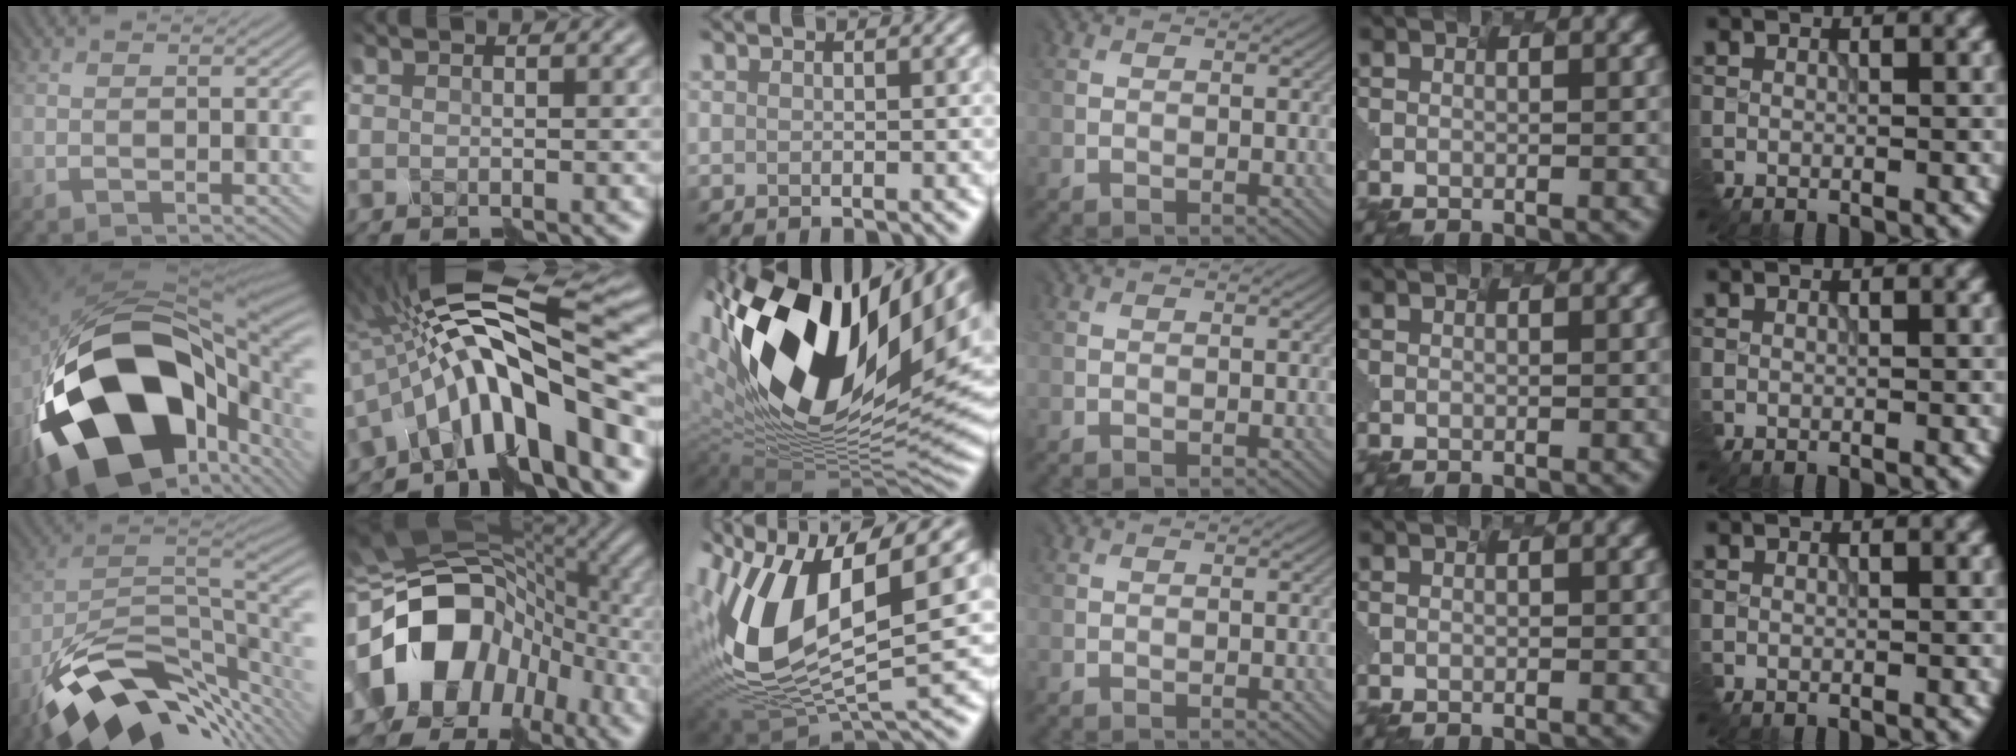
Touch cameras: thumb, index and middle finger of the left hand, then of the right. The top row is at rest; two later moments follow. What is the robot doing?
{"motion": "assemble", "object": "markers"}